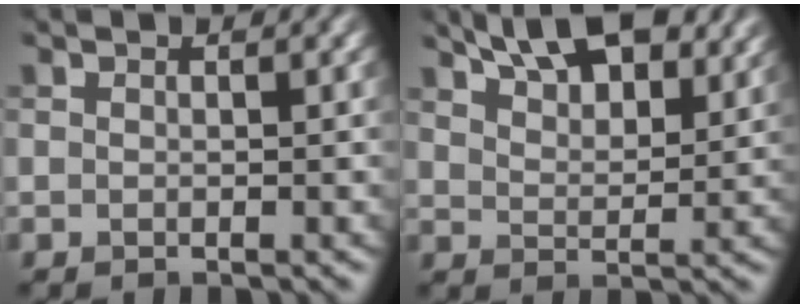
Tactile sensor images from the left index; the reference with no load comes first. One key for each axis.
{"total": 8.6, "fx": 6.5, "fy": 3.0, "fz": 4.8, "tx": -0.073, "ty": 0.017, "tz": 0.082}